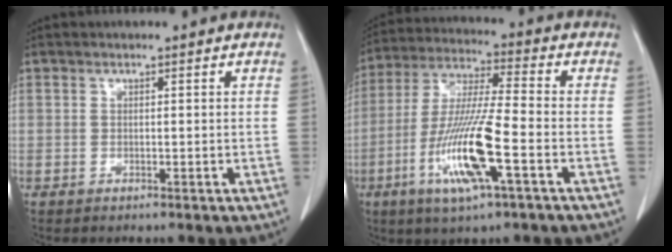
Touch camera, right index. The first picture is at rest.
{"total": 14.3, "force": [-5.2, 0.8, 13.3], "torque": [-0.273, -0.016, -0.098]}